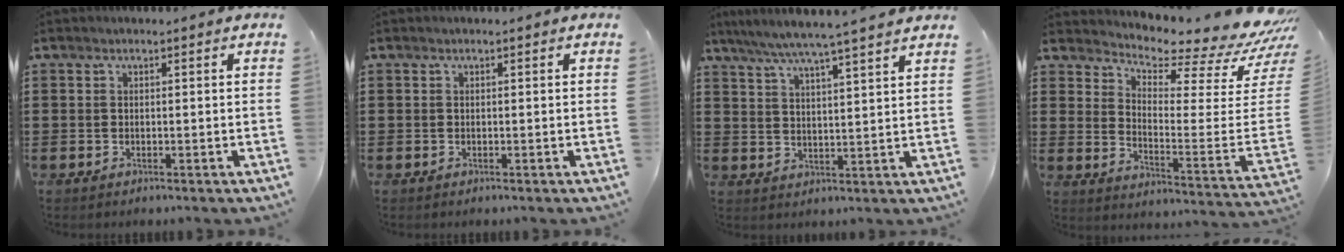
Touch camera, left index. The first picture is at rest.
{"total": 0.0}
{"total": 5.5, "force": [4.9, -0.6, 2.5], "torque": [-0.064, -0.025, 0.084]}
{"total": 5.0, "force": [4.4, 0.6, 2.3], "torque": [-0.047, -0.067, 0.065]}